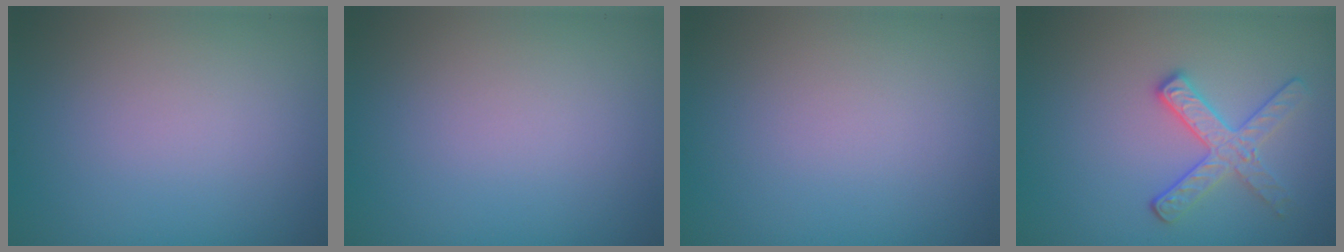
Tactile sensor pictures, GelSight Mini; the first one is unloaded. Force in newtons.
{"total": 0.0}
{"total": 0.0}
{"total": 2.8, "press": 2.6, "slide": 1.0}